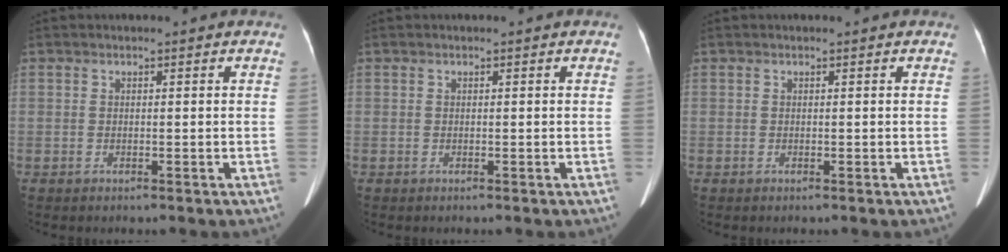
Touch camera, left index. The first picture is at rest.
{"total": 0.0}
{"total": 0.0}